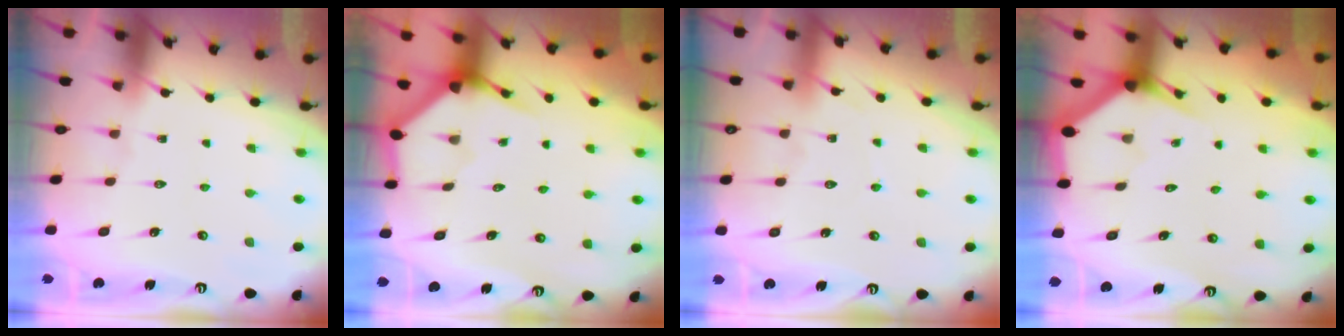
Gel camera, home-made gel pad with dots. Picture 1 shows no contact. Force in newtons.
{"total": 4.0, "press": 4.0, "slide": 0.3}
{"total": 2.9, "press": 2.8, "slide": 0.4}
{"total": 2.6, "press": 2.6, "slide": 0.1}